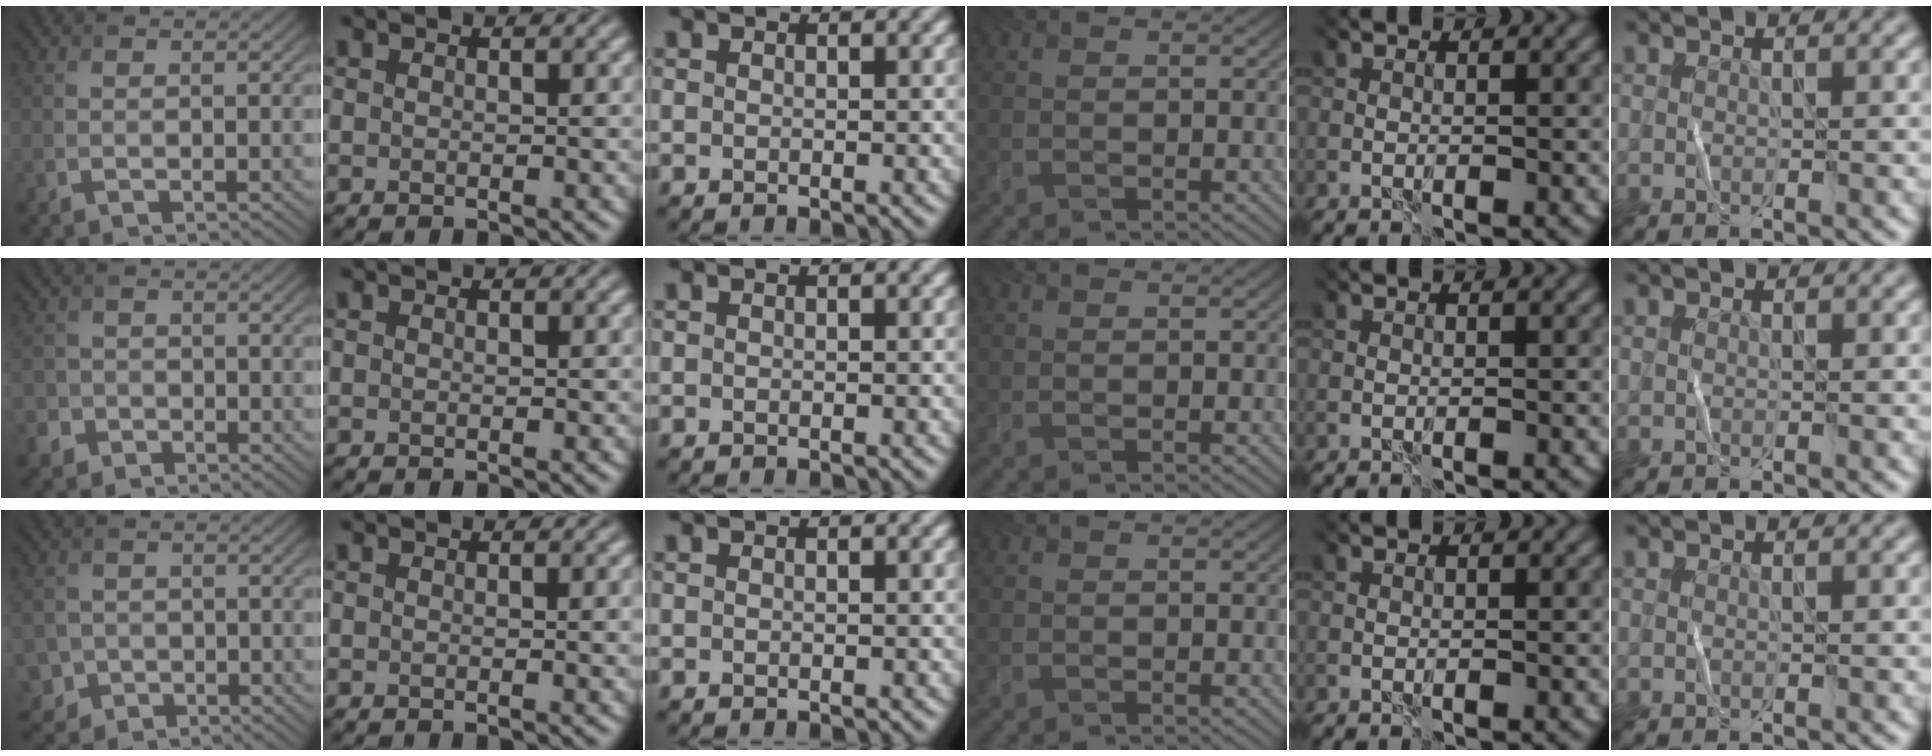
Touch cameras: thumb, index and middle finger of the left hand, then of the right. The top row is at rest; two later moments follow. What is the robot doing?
{"motion": "fold", "object": "bandana"}